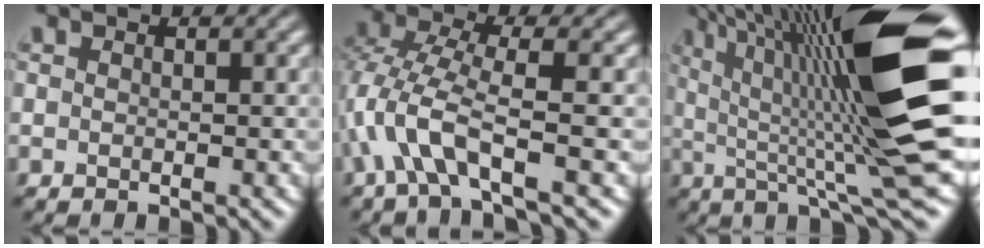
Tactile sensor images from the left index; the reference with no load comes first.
{"total": 5.0, "force": [-2.0, 1.2, 4.4], "torque": [-0.101, 0.008, -0.047]}
{"total": 16.5, "force": [3.8, 2.7, 15.8], "torque": [-0.239, 0.012, 0.066]}